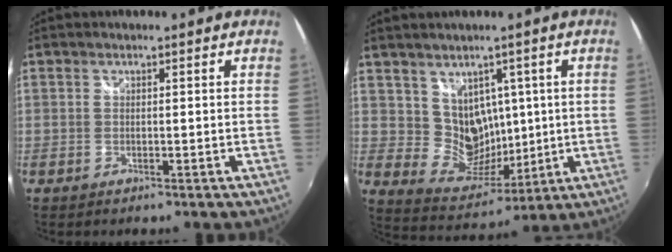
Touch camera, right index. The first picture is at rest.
{"total": 9.0, "force": [3.0, 7.8, 3.4], "torque": [-0.056, -0.004, 0.073]}